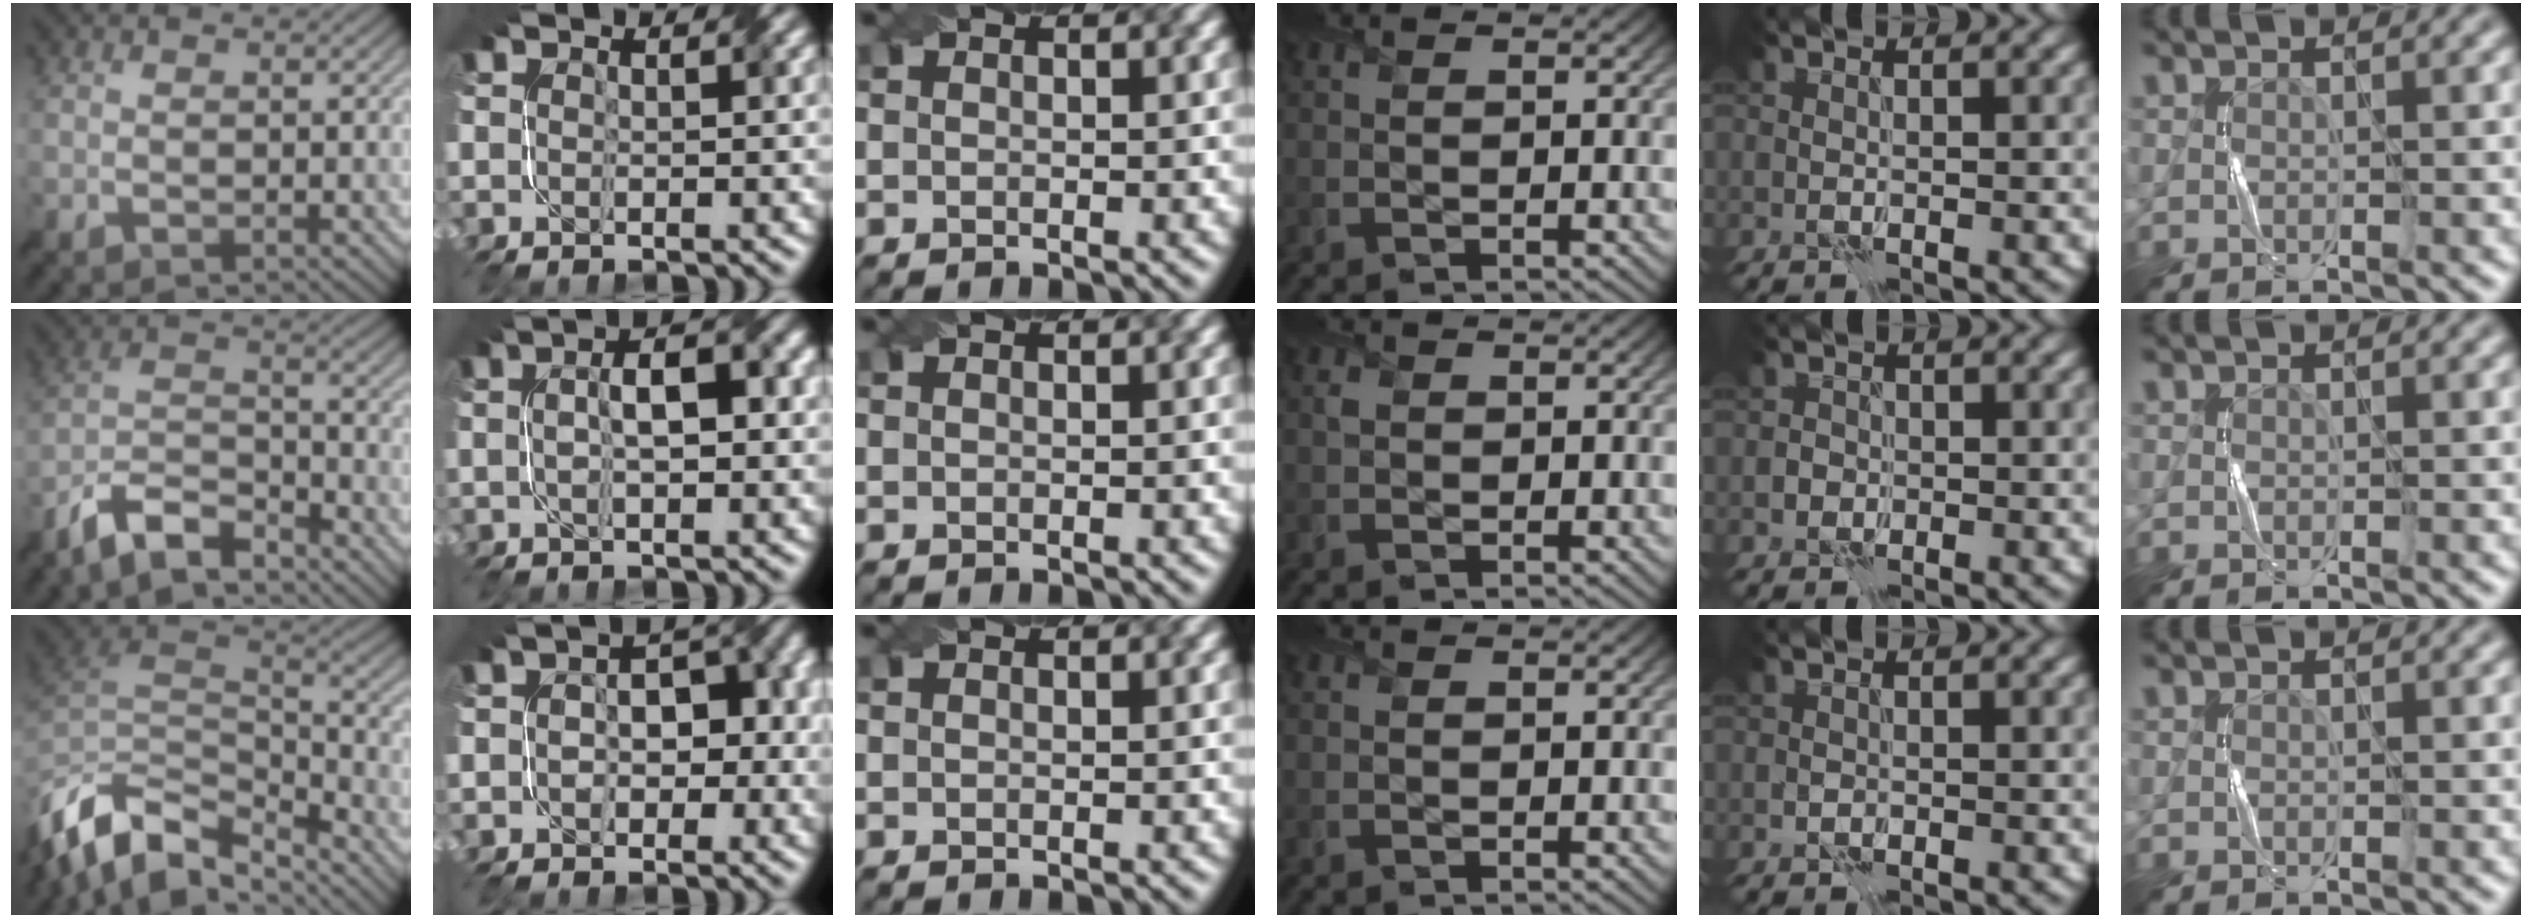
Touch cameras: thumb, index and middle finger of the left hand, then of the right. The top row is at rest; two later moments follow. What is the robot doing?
{"motion": "twist", "object": "screw"}